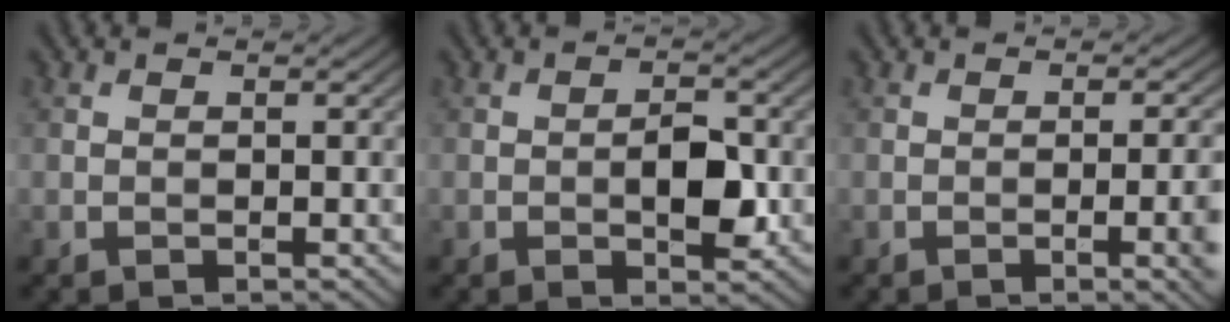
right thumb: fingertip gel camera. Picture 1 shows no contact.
{"total": 4.1, "force": [-0.7, 1.9, 3.6], "torque": [-0.055, 0.002, -0.013]}
{"total": 4.6, "force": [-1.0, 1.0, 4.4], "torque": [-0.062, 0.001, -0.013]}